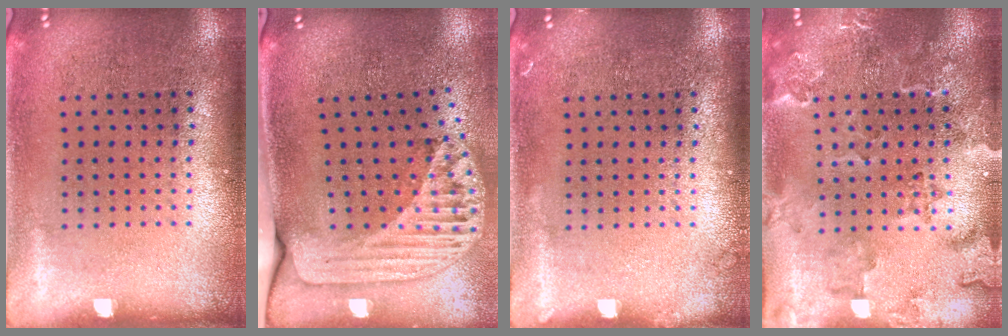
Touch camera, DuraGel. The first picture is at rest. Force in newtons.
{"total": 2.5, "press": 1.8, "slide": 1.7}
{"total": 0.5, "press": 0.5, "slide": 0.1}
{"total": 2.4, "press": 2.2, "slide": 1.1}